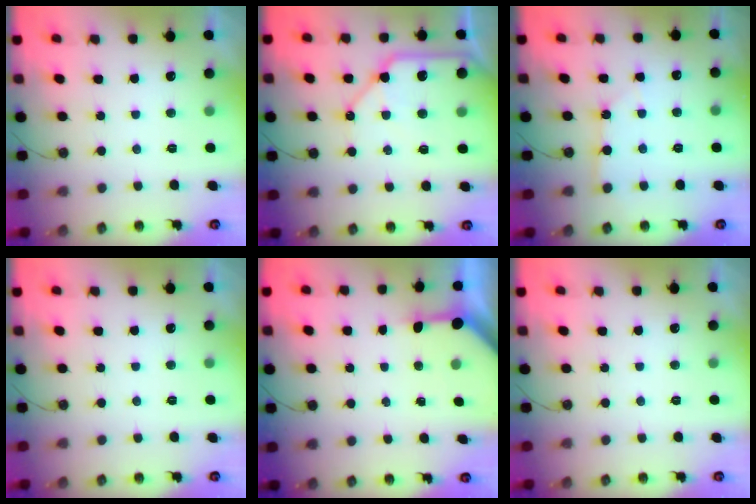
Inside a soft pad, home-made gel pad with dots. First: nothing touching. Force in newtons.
{"total": 11.2, "press": 11.1, "slide": 1.5}
{"total": 2.4, "press": 2.4, "slide": 0.3}
{"total": 0.0}
{"total": 3.6, "press": 3.6, "slide": 0.3}
{"total": 0.0}